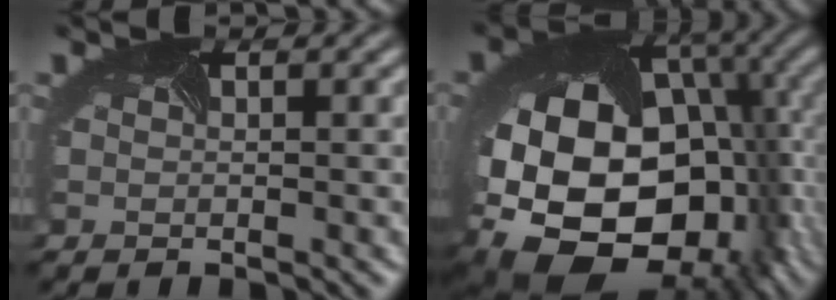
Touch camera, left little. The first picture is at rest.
{"total": 20.3, "force": [-4.8, 14.5, 13.4], "torque": [-0.251, -0.051, -0.046]}